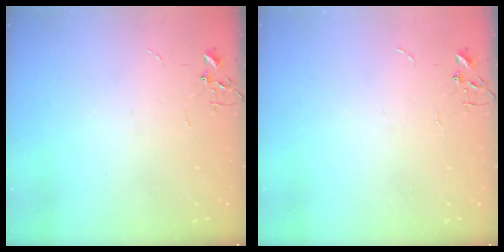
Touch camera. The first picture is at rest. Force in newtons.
{"total": 0.0}